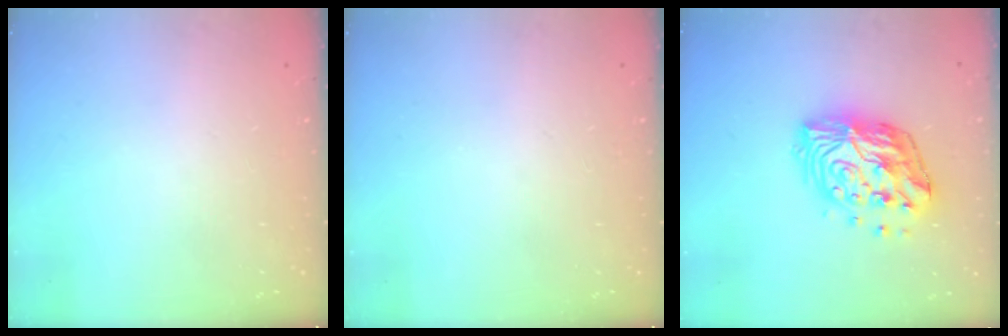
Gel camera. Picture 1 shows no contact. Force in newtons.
{"total": 0.0}
{"total": 15.0, "press": 15.0, "slide": 1.5}